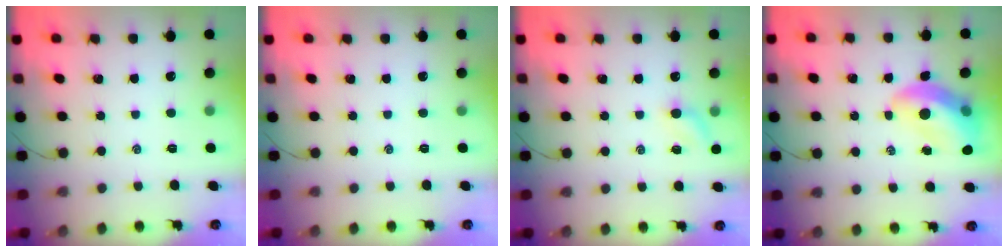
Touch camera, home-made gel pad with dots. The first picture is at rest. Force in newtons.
{"total": 0.0}
{"total": 5.4, "press": 5.3, "slide": 1.3}
{"total": 11.8, "press": 11.3, "slide": 3.3}